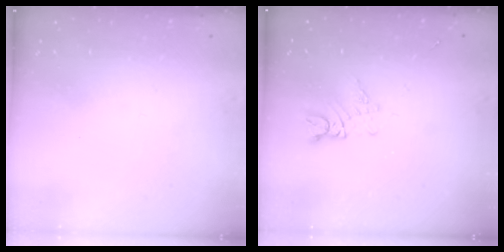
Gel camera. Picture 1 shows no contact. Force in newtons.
{"total": 3.7, "press": 3.7, "slide": 0.5}